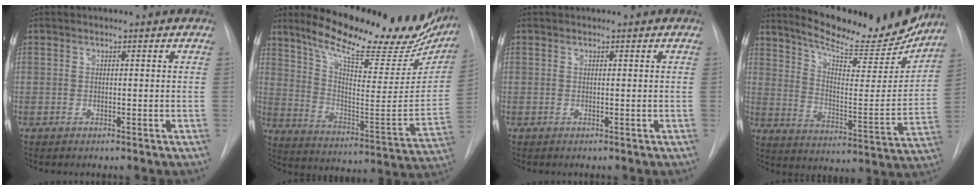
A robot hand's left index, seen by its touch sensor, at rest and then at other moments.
{"total": 26.5, "force": [21.3, 7.1, 13.9], "torque": [-0.207, -0.036, 0.293]}
{"total": 0.0}
{"total": 20.9, "force": [19.1, 3.3, 8.0], "torque": [-0.122, -0.051, 0.267]}